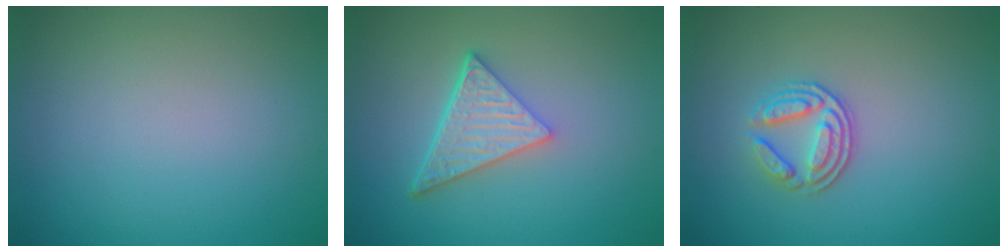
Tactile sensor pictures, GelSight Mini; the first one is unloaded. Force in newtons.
{"total": 5.0, "press": 3.6, "slide": 3.5}
{"total": 3.0, "press": 2.5, "slide": 1.6}